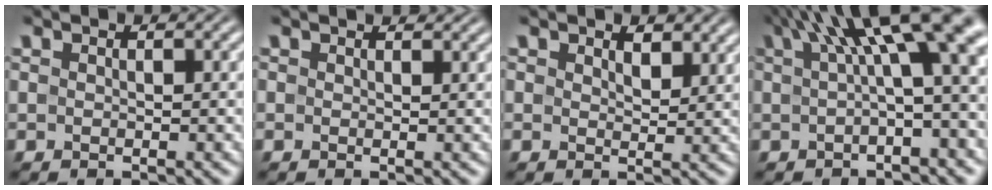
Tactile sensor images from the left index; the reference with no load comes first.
{"total": 1.1, "force": [1.0, 0.3, 0.2], "torque": [-0.006, -0.003, 0.011]}
{"total": 2.0, "force": [1.4, 1.0, 1.0], "torque": [-0.019, -0.006, 0.025]}
{"total": 10.9, "force": [4.0, 3.3, 9.5], "torque": [-0.133, 0.021, 0.060]}